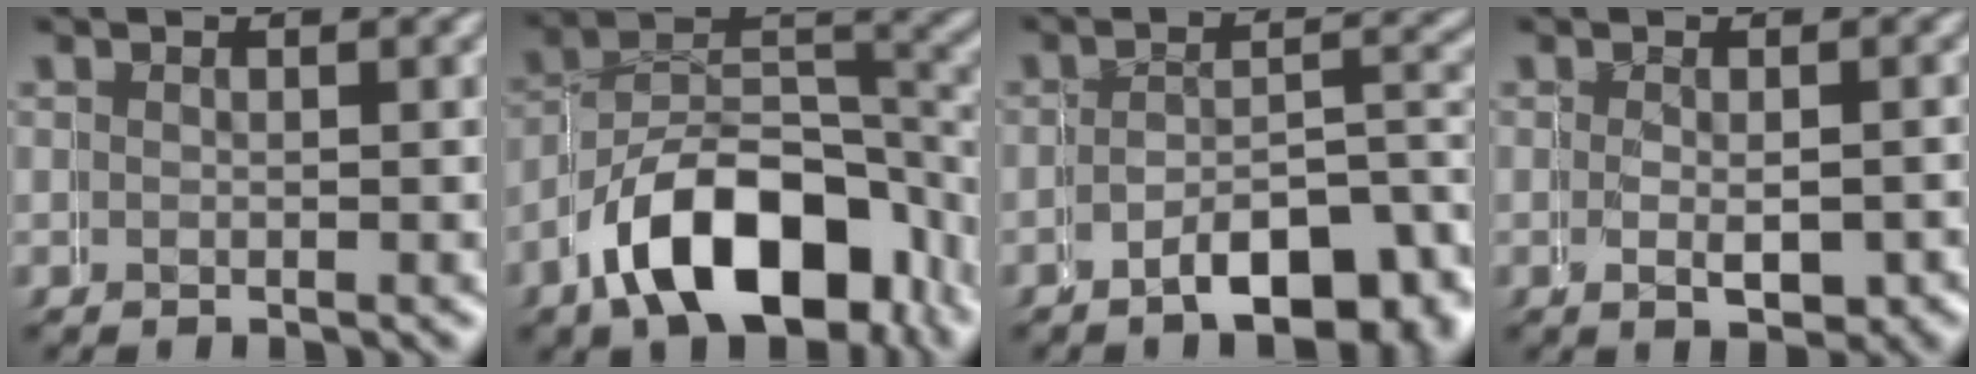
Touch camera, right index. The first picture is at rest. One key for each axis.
{"total": 11.6, "fx": -5.9, "fy": 6.5, "fz": 7.5, "tx": -0.121, "ty": -0.037, "tz": -0.078}
{"total": 5.6, "fx": -3.1, "fy": 2.7, "fz": 3.7, "tx": -0.039, "ty": -0.017, "tz": -0.048}
{"total": 2.5, "fx": -0.9, "fy": 1.1, "fz": 2.0, "tx": -0.029, "ty": -0.012, "tz": -0.009}